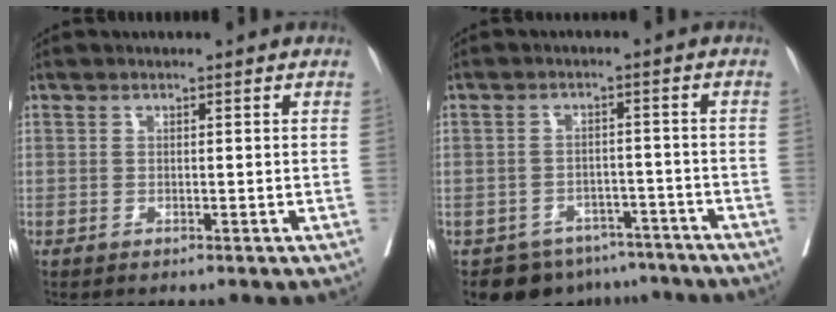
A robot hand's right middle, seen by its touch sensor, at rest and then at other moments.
{"total": 9.0, "force": [-6.9, 5.5, 1.7], "torque": [-0.009, 0.017, -0.087]}